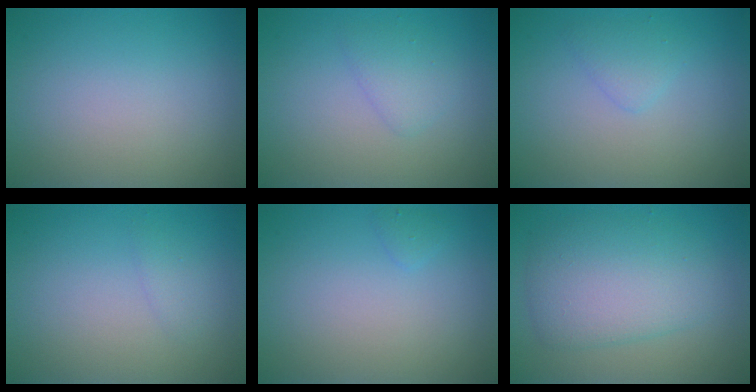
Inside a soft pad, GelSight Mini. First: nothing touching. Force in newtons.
{"total": 1.7, "press": 1.7, "slide": 0.1}
{"total": 1.4, "press": 1.4, "slide": 0.1}
{"total": 0.9, "press": 0.9, "slide": 0.1}
{"total": 0.6, "press": 0.6, "slide": 0.1}
{"total": 5.5, "press": 5.5, "slide": 0.1}